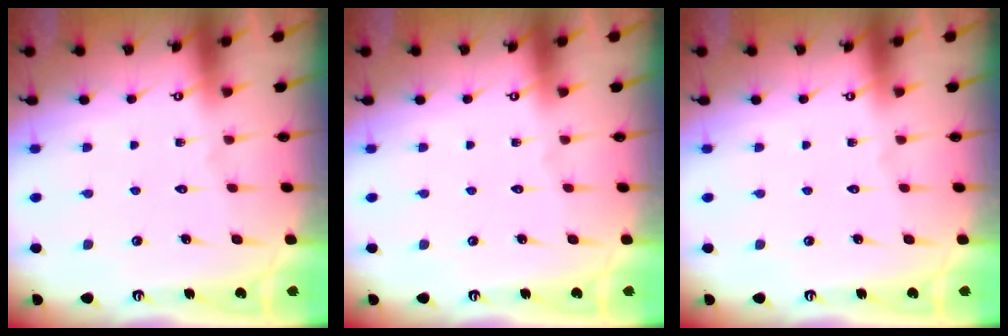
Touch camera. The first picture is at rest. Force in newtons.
{"total": 0.0}
{"total": 0.0}